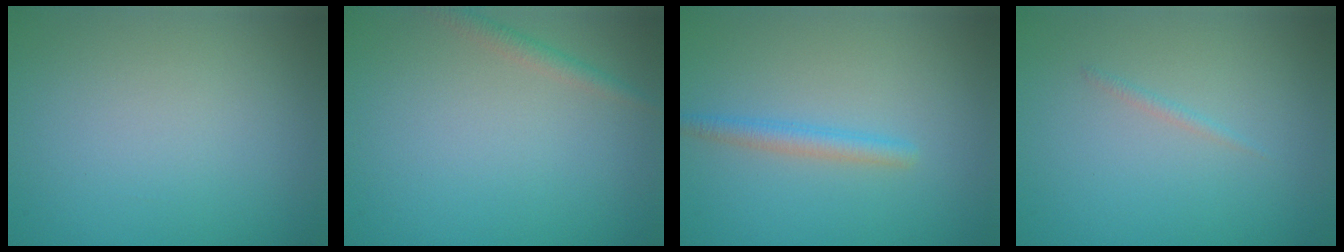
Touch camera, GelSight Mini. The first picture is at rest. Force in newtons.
{"total": 1.4, "press": 1.4, "slide": 0.0}
{"total": 1.9, "press": 1.9, "slide": 0.0}
{"total": 0.5, "press": 0.5, "slide": 0.1}